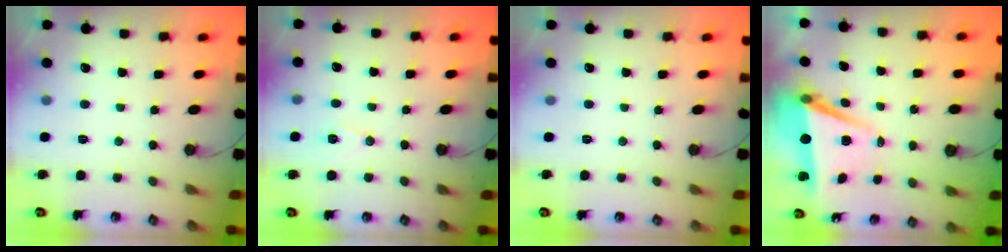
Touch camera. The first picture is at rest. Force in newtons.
{"total": 7.2, "press": 6.1, "slide": 3.9}
{"total": 0.0}
{"total": 7.1, "press": 6.3, "slide": 3.2}